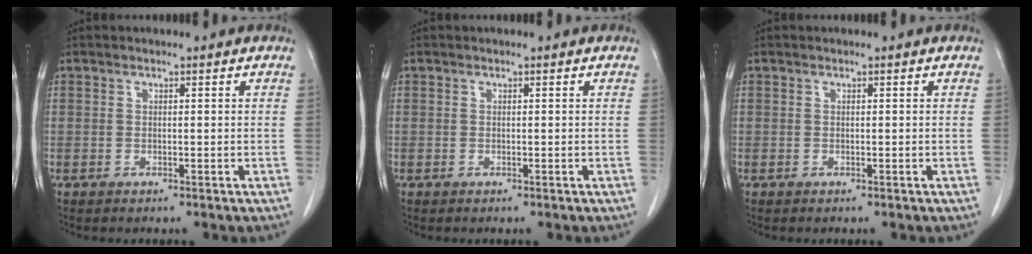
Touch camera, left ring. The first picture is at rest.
{"total": 0.0}
{"total": 0.0}